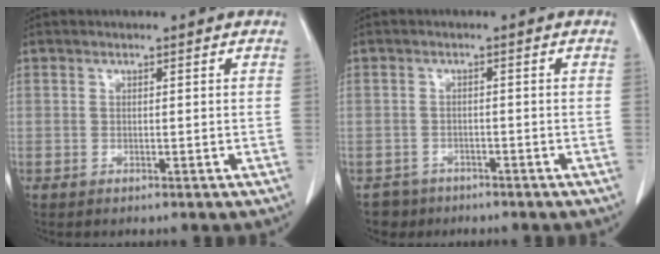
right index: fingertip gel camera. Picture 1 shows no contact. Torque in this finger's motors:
{"motor_torque": [-0.07, -0.11, -0.28, -0.09]}